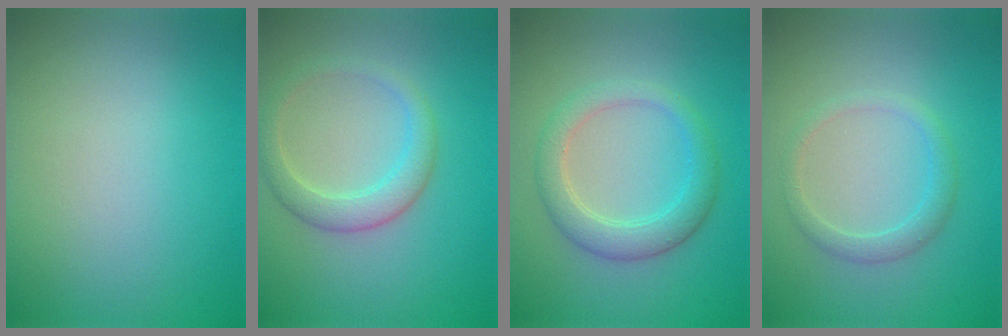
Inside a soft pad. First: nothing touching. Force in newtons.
{"total": 3.0, "press": 3.0, "slide": 0.1}
{"total": 3.5, "press": 3.5, "slide": 0.4}
{"total": 1.9, "press": 1.9, "slide": 0.1}